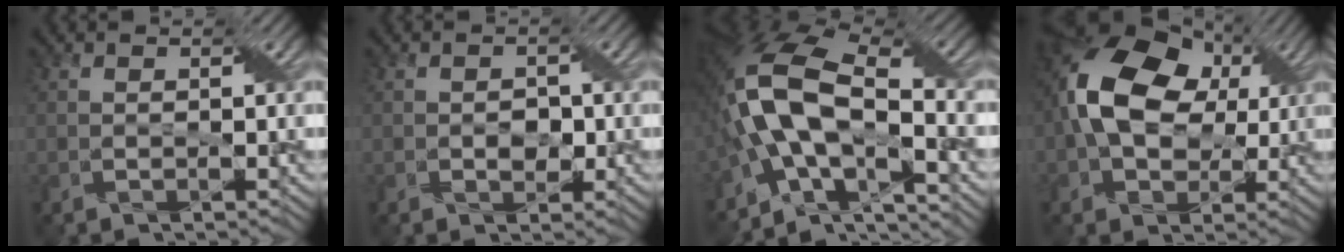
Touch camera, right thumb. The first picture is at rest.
{"total": 1.5, "force": [-0.4, 1.3, 0.7], "torque": [-0.011, -0.002, -0.006]}
{"total": 15.1, "force": [-3.3, 6.7, 13.1], "torque": [-0.265, 0.011, -0.068]}
{"total": 14.4, "force": [3.0, 10.1, 9.8], "torque": [-0.203, 0.019, 0.050]}